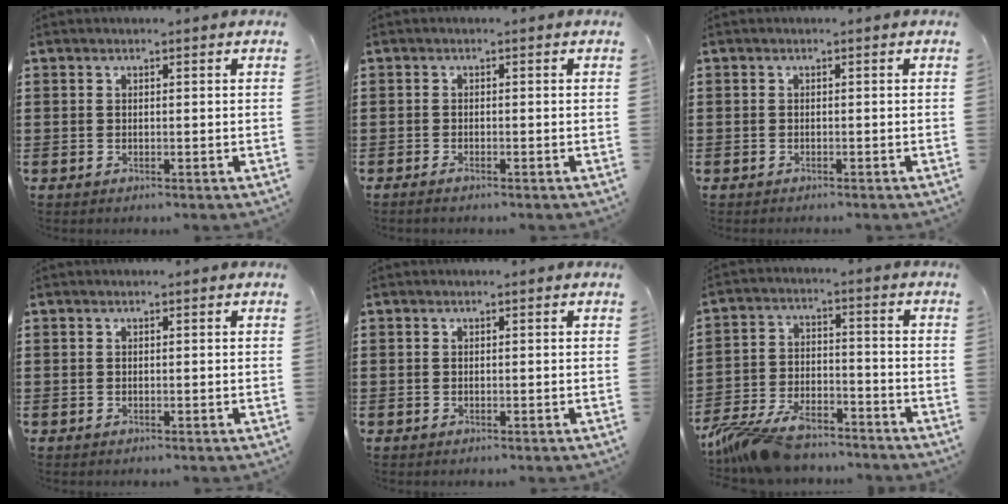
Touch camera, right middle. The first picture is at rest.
{"total": 0.8, "force": [-0.6, 0.2, 0.4], "torque": [-0.010, -0.005, -0.011]}
{"total": 0.6, "force": [-0.5, 0.2, 0.0], "torque": [0.000, 0.001, -0.011]}
{"total": 0.0}
{"total": 0.0}
{"total": 8.6, "force": [-7.5, 2.2, 3.6], "torque": [-0.088, 0.008, -0.148]}